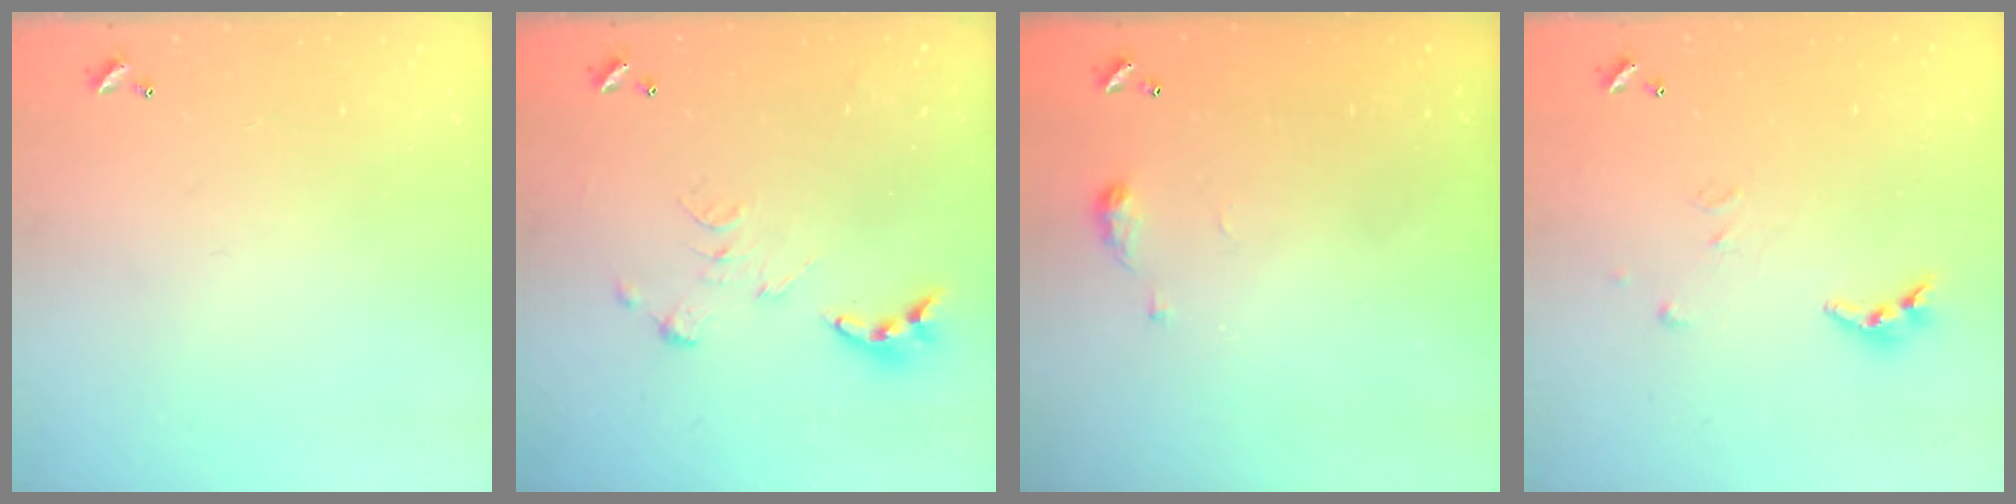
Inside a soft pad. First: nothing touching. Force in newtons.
{"total": 0.0}
{"total": 4.8, "press": 4.7, "slide": 0.6}
{"total": 5.7, "press": 5.7, "slide": 0.4}